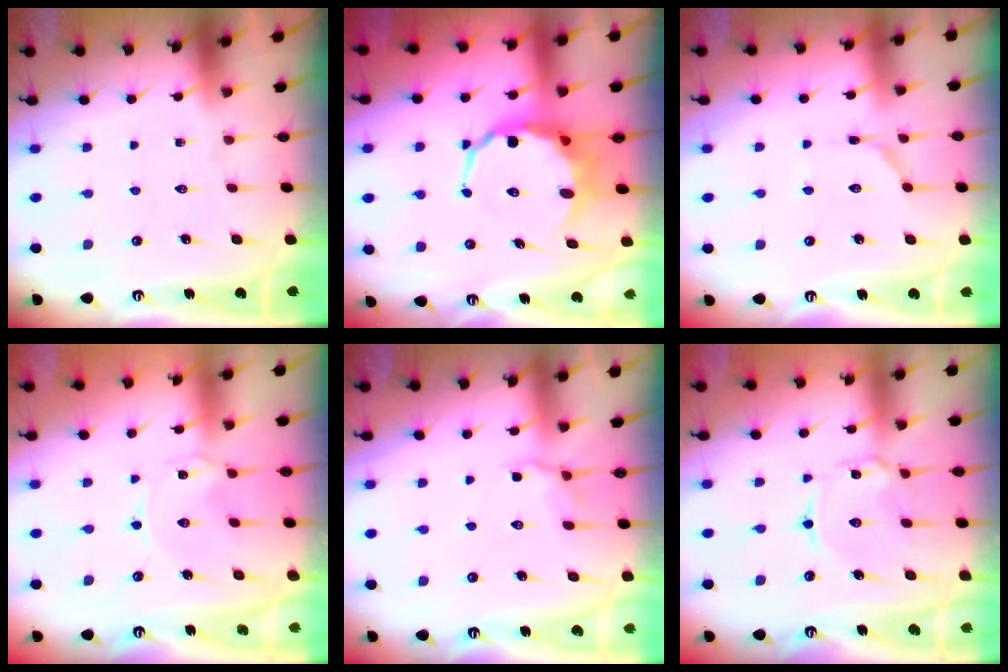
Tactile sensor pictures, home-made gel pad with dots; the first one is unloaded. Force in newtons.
{"total": 8.5, "press": 8.3, "slide": 1.9}
{"total": 4.4, "press": 4.4, "slide": 0.5}
{"total": 0.0}
{"total": 3.8, "press": 3.4, "slide": 1.8}
{"total": 3.6, "press": 3.5, "slide": 0.4}